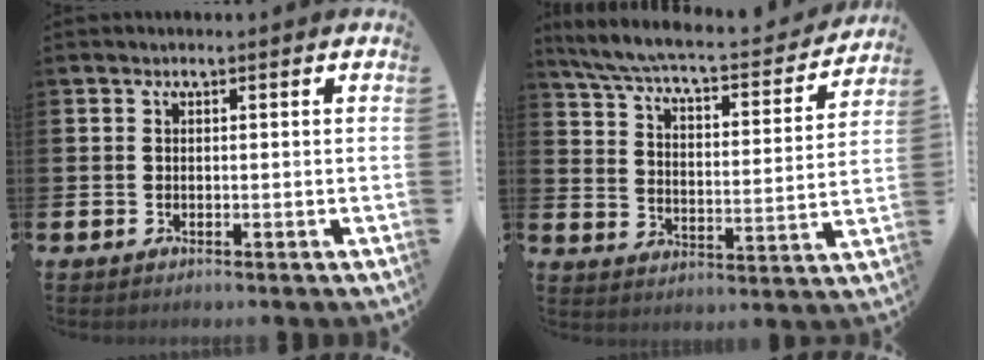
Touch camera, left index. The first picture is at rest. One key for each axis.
{"total": 6.5, "fx": 5.9, "fy": 1.1, "fz": 2.5, "tx": -0.077, "ty": -0.045, "tz": 0.094}